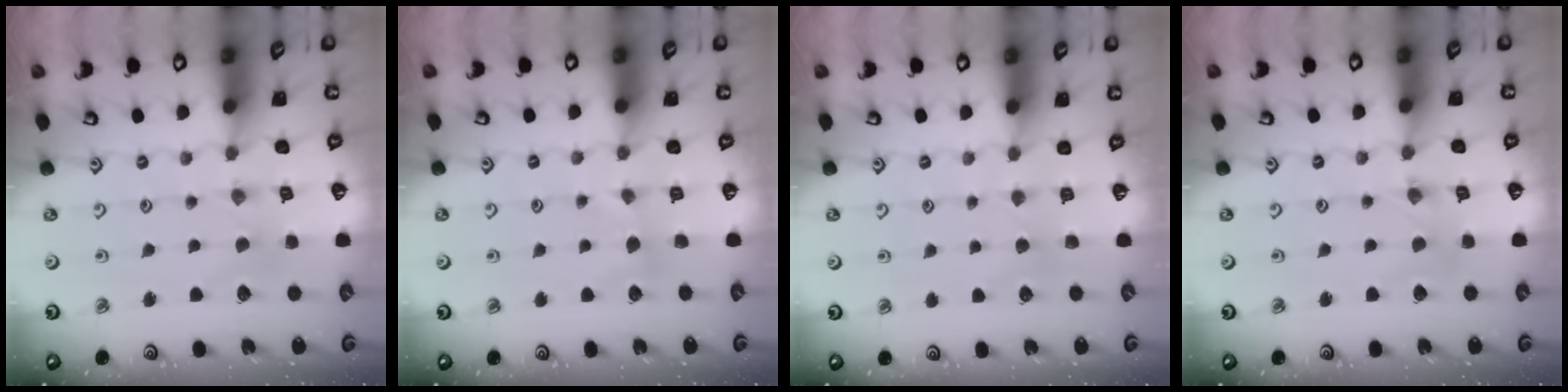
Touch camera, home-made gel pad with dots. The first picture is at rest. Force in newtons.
{"total": 2.9, "press": 2.9, "slide": 0.4}
{"total": 2.4, "press": 2.3, "slide": 0.4}
{"total": 0.0}